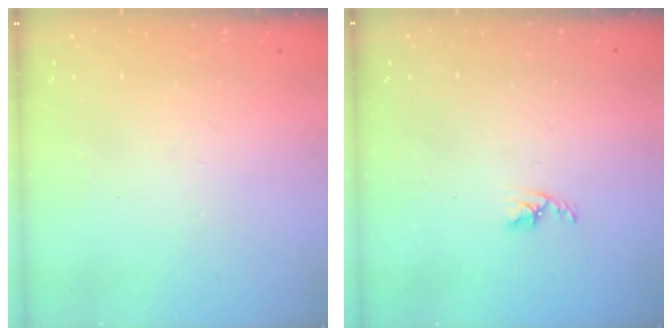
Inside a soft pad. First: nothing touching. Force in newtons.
{"total": 3.3, "press": 3.2, "slide": 0.5}